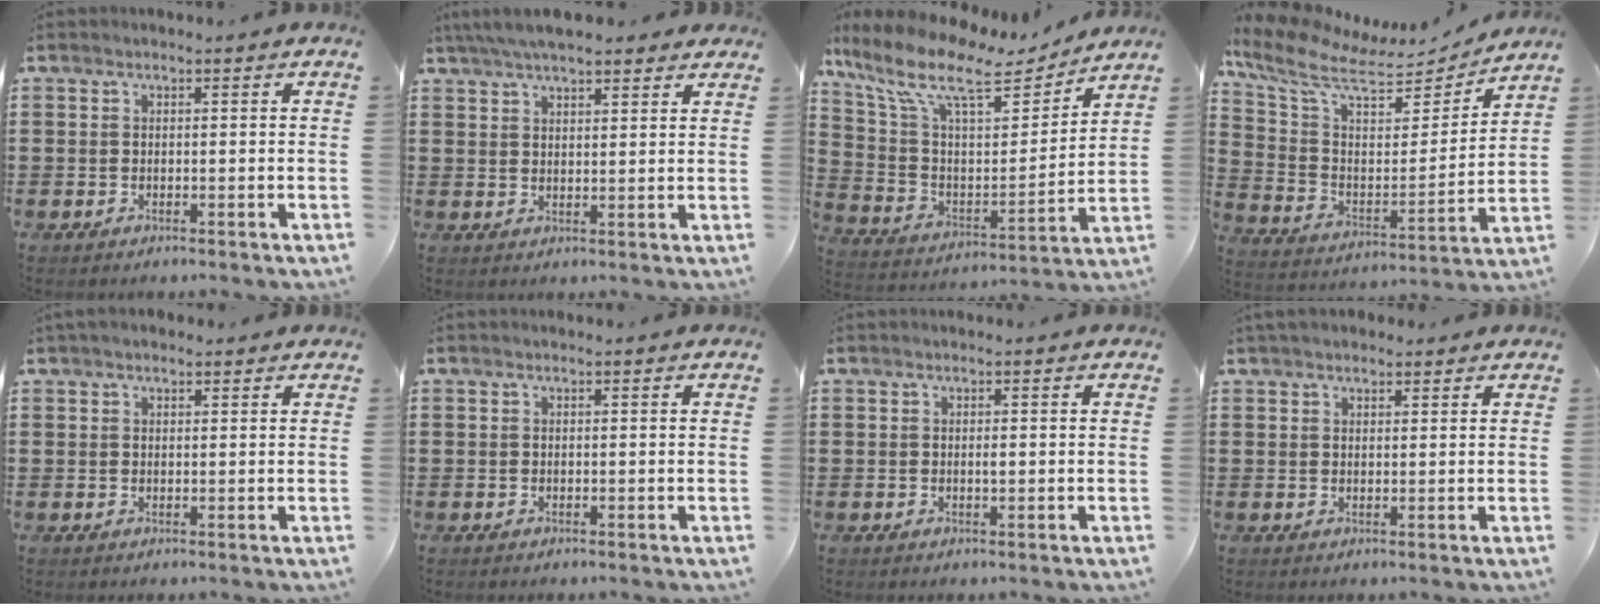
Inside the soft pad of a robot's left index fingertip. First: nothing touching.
{"total": 5.5, "force": [4.7, 0.9, 2.6], "torque": [-0.062, -0.003, 0.087]}
{"total": 12.7, "force": [9.0, 4.2, 7.9], "torque": [-0.188, -0.041, 0.153]}
{"total": 9.4, "force": [7.9, 2.3, 4.5], "torque": [-0.127, -0.057, 0.134]}
{"total": 1.4, "force": [1.1, 0.6, 0.6], "torque": [-0.014, 0.004, 0.020]}
{"total": 0.0}
{"total": 0.8, "force": [0.0, 0.2, 0.7], "torque": [-0.016, -0.002, 0.000]}
{"total": 2.0, "force": [1.7, 0.8, 0.5], "torque": [-0.014, 0.007, 0.033]}